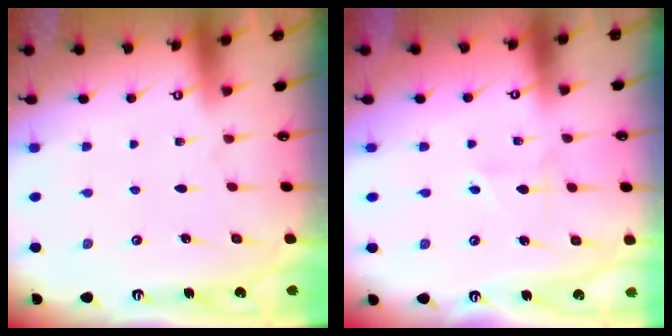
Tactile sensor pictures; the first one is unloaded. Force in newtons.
{"total": 2.1, "press": 2.0, "slide": 0.9}